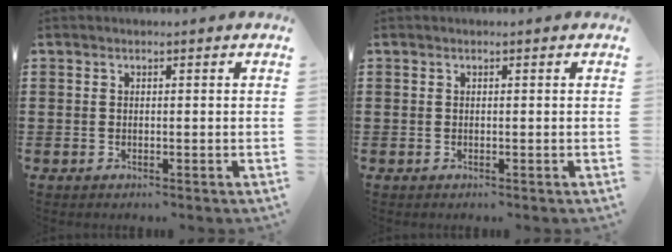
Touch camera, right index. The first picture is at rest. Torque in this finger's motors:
{"motor_torque": [-0.01, 0.01, 0.00, 0.00]}